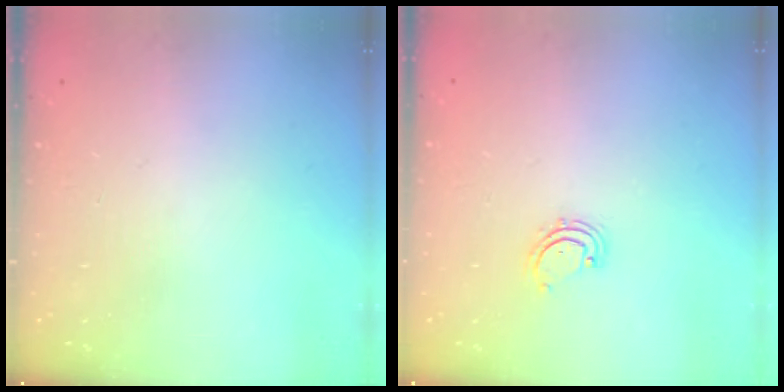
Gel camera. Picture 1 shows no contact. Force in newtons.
{"total": 2.6, "press": 2.6, "slide": 0.3}